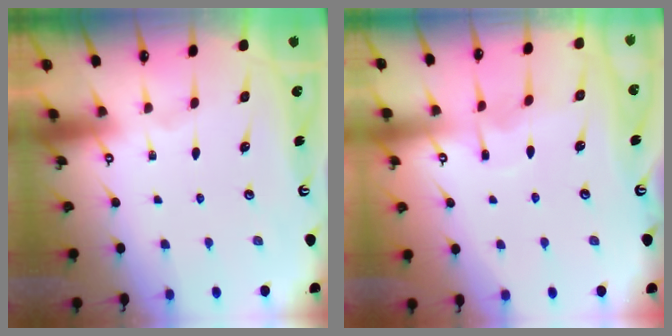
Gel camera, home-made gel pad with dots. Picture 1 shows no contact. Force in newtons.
{"total": 2.8, "press": 2.8, "slide": 0.4}